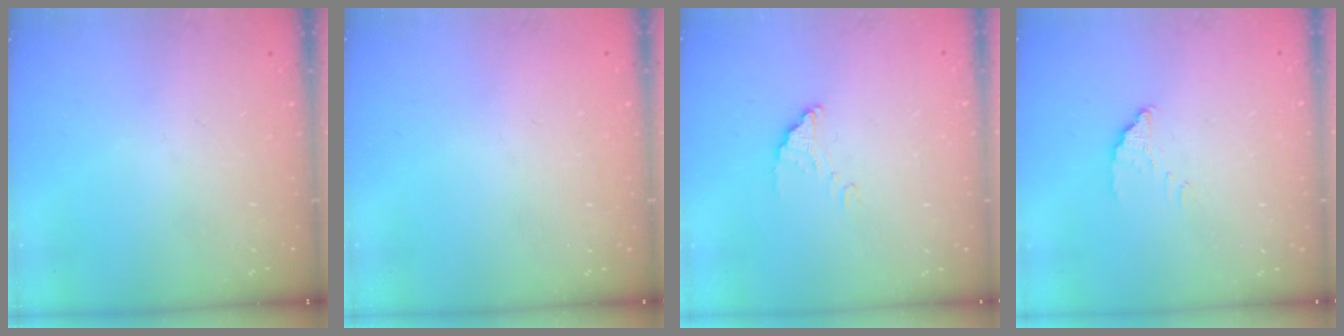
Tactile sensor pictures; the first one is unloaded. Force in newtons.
{"total": 2.2, "press": 2.2, "slide": 0.1}
{"total": 1.9, "press": 1.9, "slide": 0.0}
{"total": 2.0, "press": 2.0, "slide": 0.1}